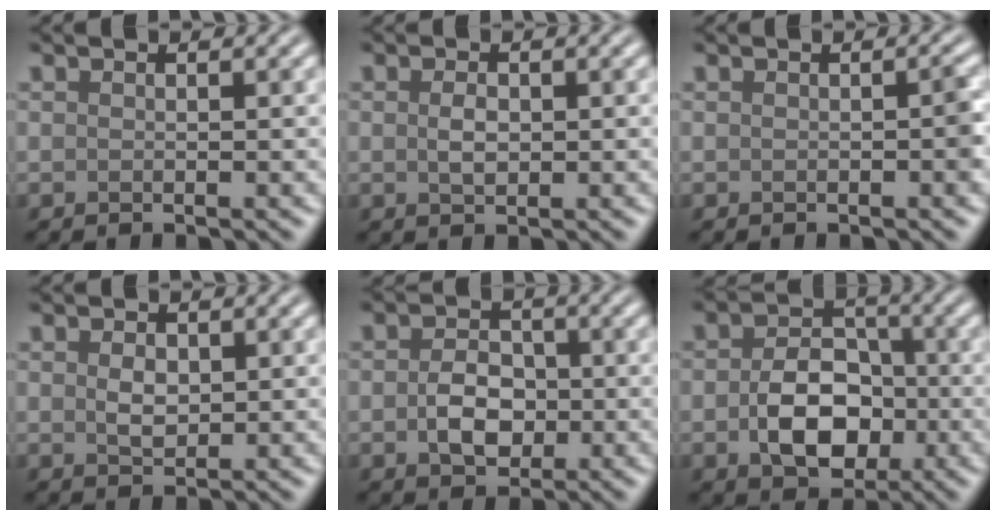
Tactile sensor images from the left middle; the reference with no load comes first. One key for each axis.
{"total": 1.6, "fx": 0.1, "fy": 1.0, "fz": 1.3, "tx": -0.027, "ty": -0.001, "tz": 0.003}
{"total": 0.9, "fx": -0.2, "fy": 0.1, "fz": 0.9, "tx": -0.011, "ty": 0.005, "tz": -0.001}
{"total": 1.9, "fx": 0.3, "fy": 1.2, "fz": 1.3, "tx": -0.027, "ty": -0.002, "tz": 0.008}
{"total": 3.8, "fx": -0.6, "fy": 2.7, "fz": 2.6, "tx": -0.049, "ty": -0.001, "tz": -0.015}
{"total": 6.3, "fx": -1.3, "fy": 4.5, "fz": 4.3, "tx": -0.076, "ty": -0.006, "tz": -0.020}